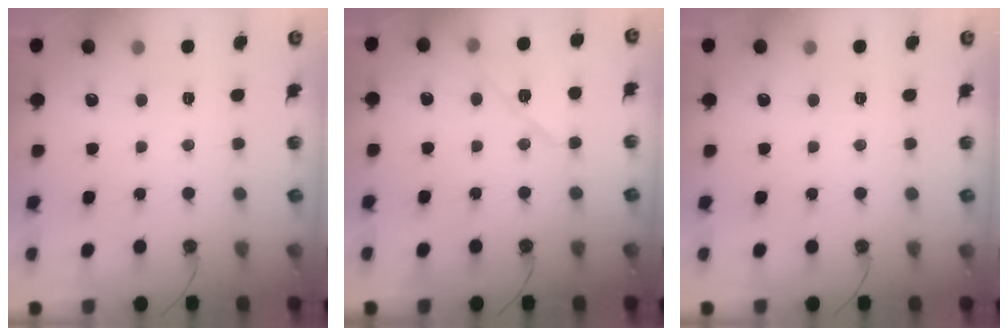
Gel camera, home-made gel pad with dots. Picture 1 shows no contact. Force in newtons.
{"total": 10.2, "press": 10.2, "slide": 0.9}
{"total": 0.0}